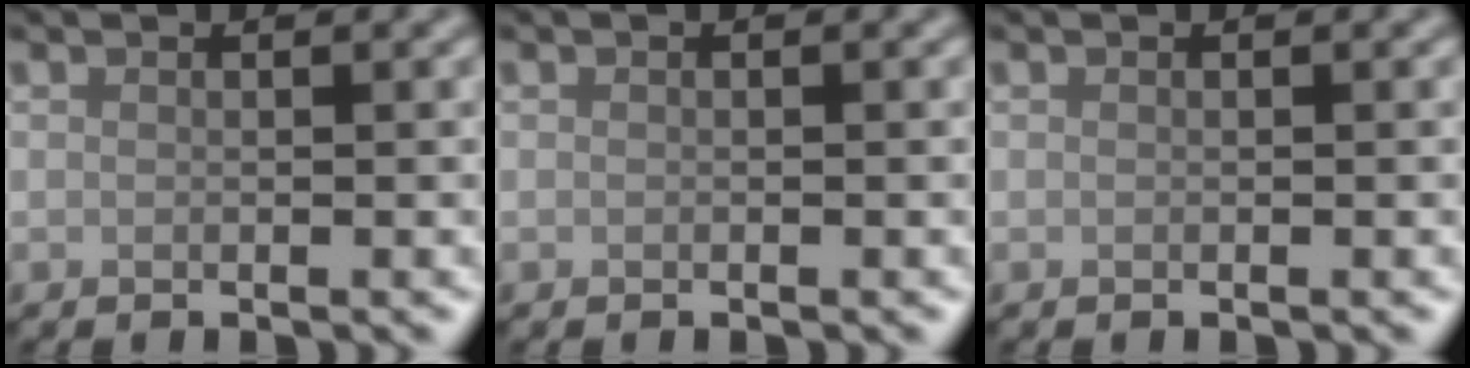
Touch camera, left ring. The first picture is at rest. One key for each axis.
{"total": 0.0}
{"total": 0.0}